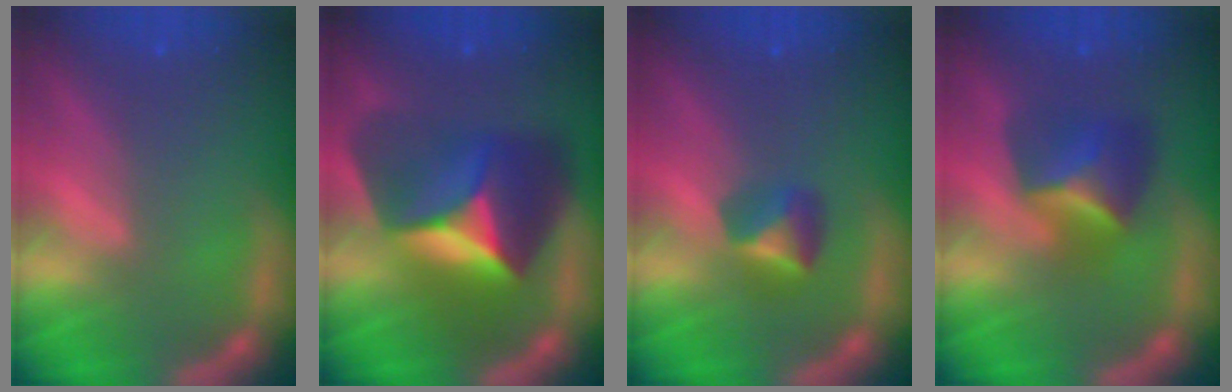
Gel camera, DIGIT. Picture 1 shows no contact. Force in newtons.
{"total": 9.5}
{"total": 2.4}
{"total": 4.4}